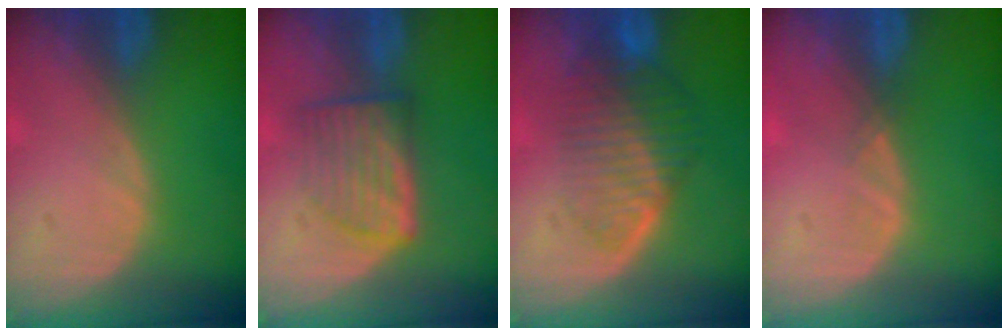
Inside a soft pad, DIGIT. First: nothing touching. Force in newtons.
{"total": 6.0, "press": 5.8, "slide": 1.7}
{"total": 7.2, "press": 6.6, "slide": 2.7}
{"total": 0.7, "press": 0.5, "slide": 0.4}